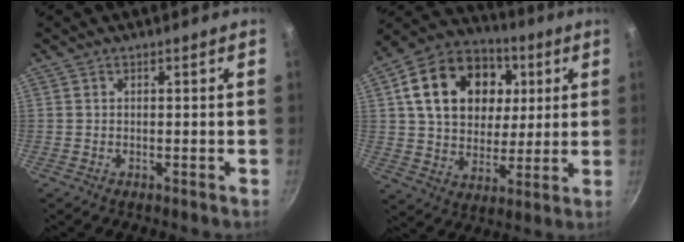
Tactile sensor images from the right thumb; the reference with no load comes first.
{"total": 21.5, "force": [5.6, 16.2, 12.9], "torque": [-0.200, 0.012, 0.093]}